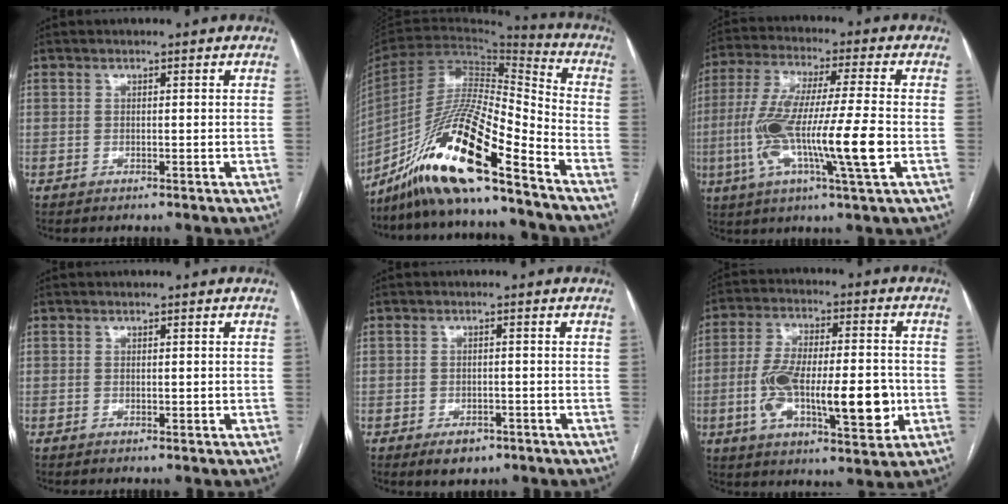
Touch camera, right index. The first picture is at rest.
{"total": 19.6, "force": [-13.6, 1.2, 14.1], "torque": [-0.293, -0.025, -0.256]}
{"total": 16.5, "force": [-3.5, 0.6, 16.1], "torque": [-0.318, -0.012, -0.070]}
{"total": 0.6, "force": [-0.1, 0.3, 0.4], "torque": [-0.009, -0.001, 0.001]}
{"total": 3.5, "force": [-2.1, 2.1, 1.9], "torque": [-0.026, -0.001, -0.021]}
{"total": 17.6, "force": [-3.5, 5.6, 16.3], "torque": [-0.286, 0.006, -0.049]}